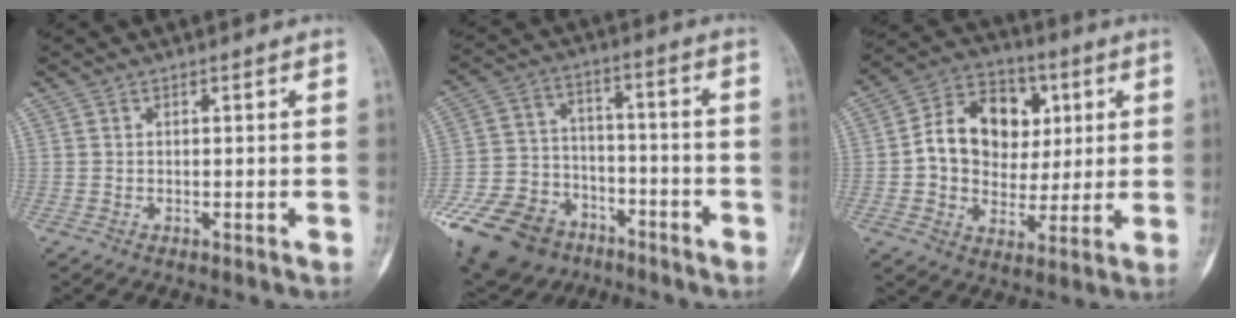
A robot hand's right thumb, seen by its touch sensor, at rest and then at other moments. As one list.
[{"total": 21.3, "force": [-13.4, 14.0, 8.9], "torque": [-0.190, 0.062, -0.224]}, {"total": 15.6, "force": [2.5, 12.4, 9.1], "torque": [-0.111, 0.014, 0.040]}]